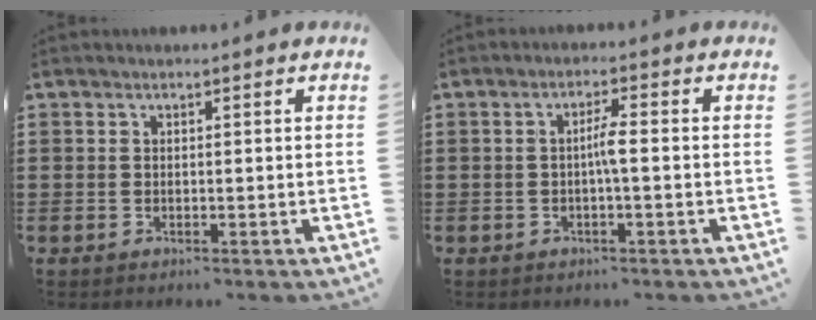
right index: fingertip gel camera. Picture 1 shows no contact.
{"total": 2.8, "force": [-0.5, 0.1, 2.8], "torque": [-0.052, -0.003, -0.010]}